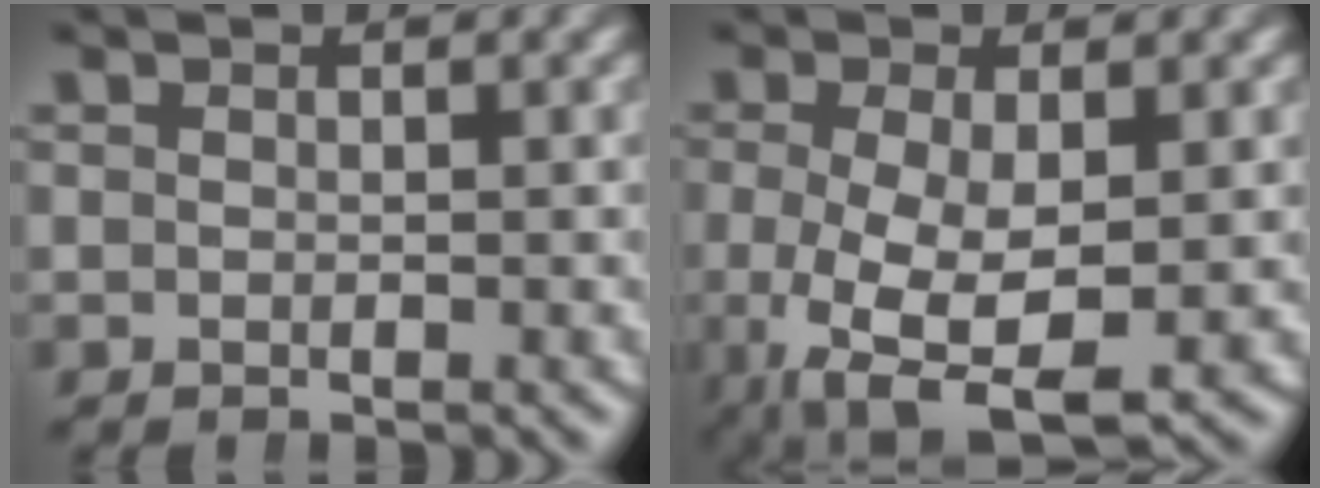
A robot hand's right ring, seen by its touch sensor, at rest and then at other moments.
{"total": 8.8, "force": [-3.4, 5.0, 6.4], "torque": [-0.155, -0.060, -0.027]}